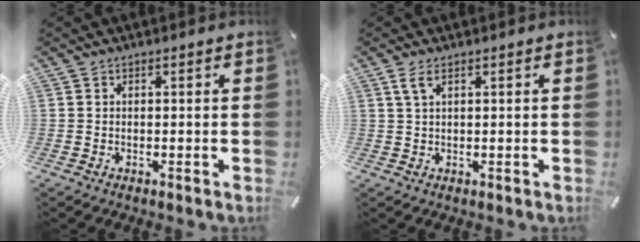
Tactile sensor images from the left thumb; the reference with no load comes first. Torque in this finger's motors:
{"motor_torque": [0.58, 0.63, 0.31, -0.35, 0.11]}